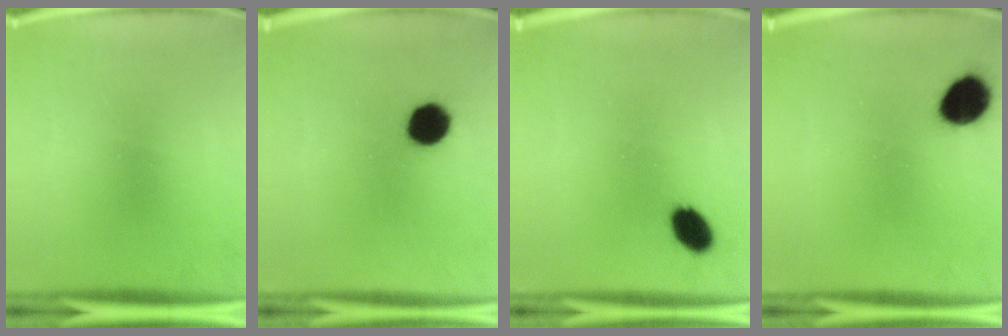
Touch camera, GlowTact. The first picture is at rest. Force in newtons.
{"total": 9.1}
{"total": 5.5}
{"total": 9.2}